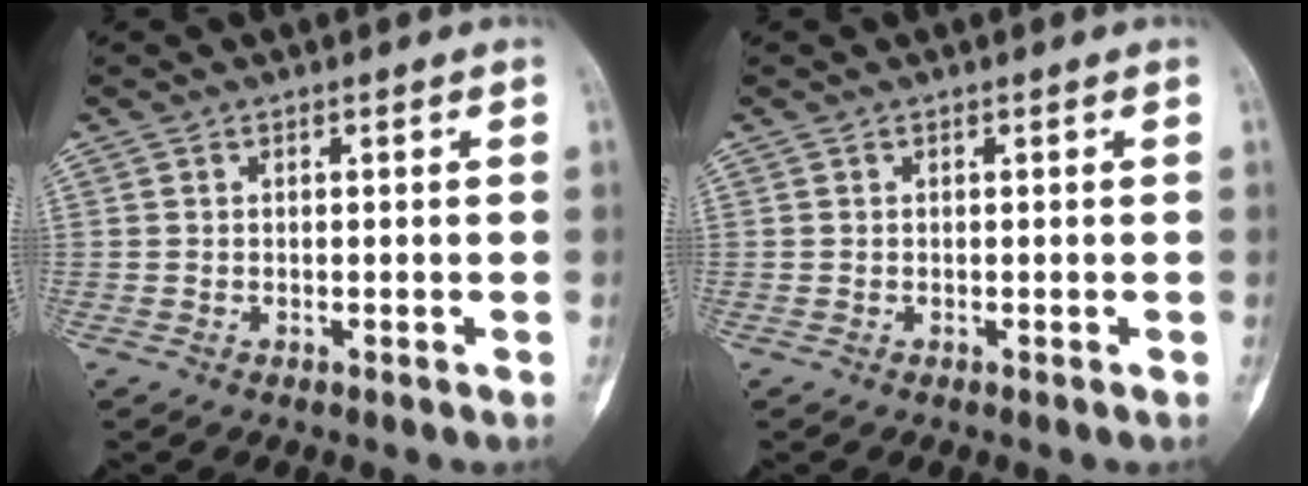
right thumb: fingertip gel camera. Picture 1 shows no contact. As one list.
[{"total": 0.0}]